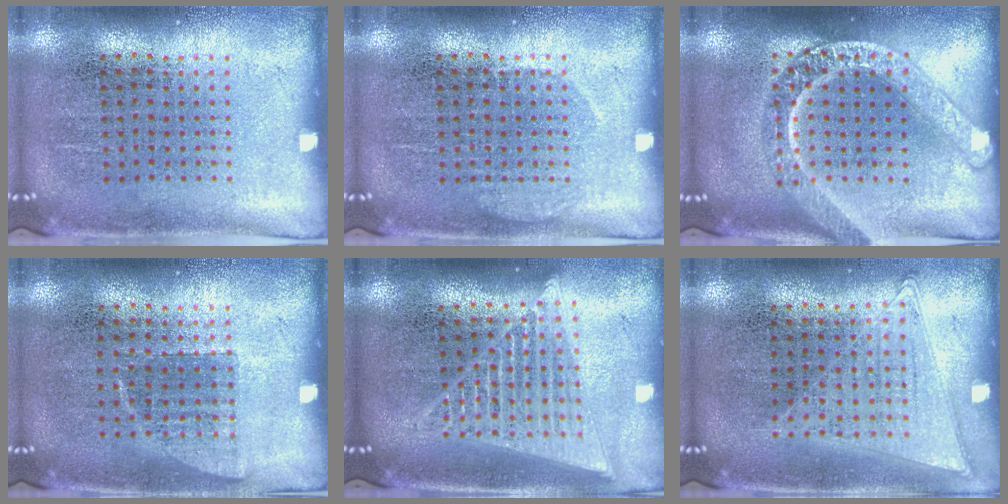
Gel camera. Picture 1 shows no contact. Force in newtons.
{"total": 1.1, "press": 1.1, "slide": 0.3}
{"total": 3.1, "press": 3.1, "slide": 0.3}
{"total": 0.7, "press": 0.7, "slide": 0.3}
{"total": 1.8, "press": 1.6, "slide": 0.9}
{"total": 1.0, "press": 1.0, "slide": 0.3}